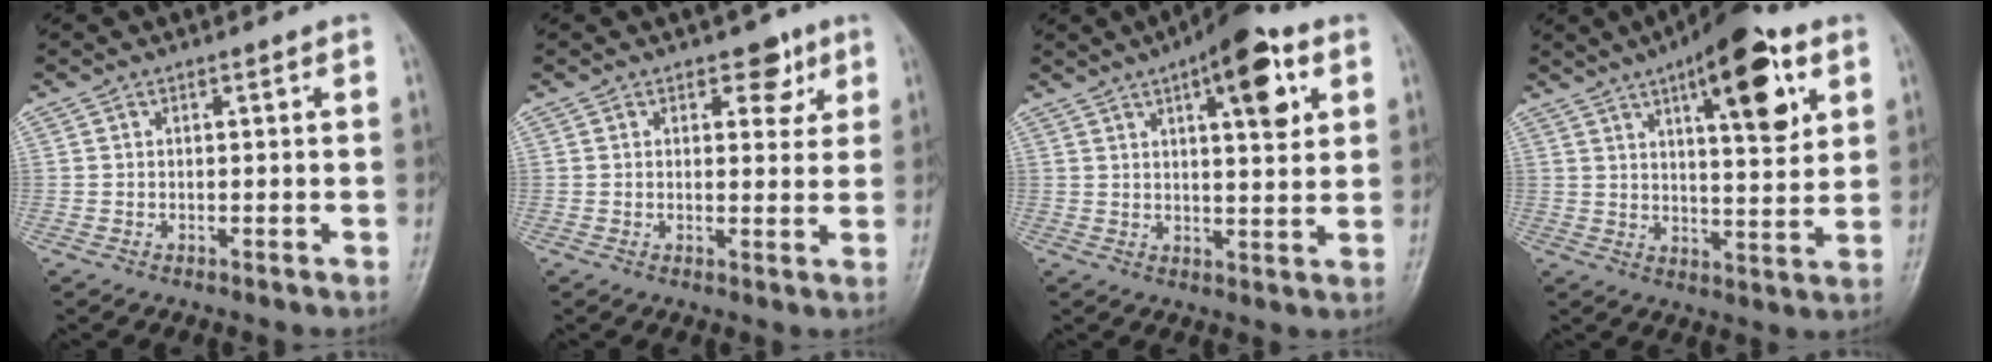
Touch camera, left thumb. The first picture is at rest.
{"total": 4.6, "force": [2.6, 2.8, 2.4], "torque": [-0.002, -0.011, 0.033]}
{"total": 12.3, "force": [5.4, 4.3, 10.2], "torque": [-0.120, -0.010, 0.071]}
{"total": 16.4, "force": [7.6, 5.6, 13.4], "torque": [-0.164, -0.025, 0.107]}